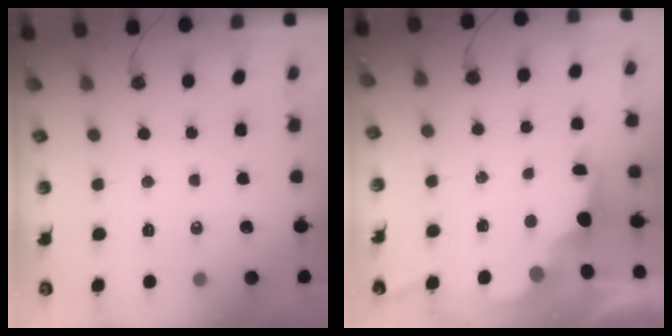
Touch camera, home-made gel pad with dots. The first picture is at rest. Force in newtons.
{"total": 2.5, "press": 2.4, "slide": 0.7}